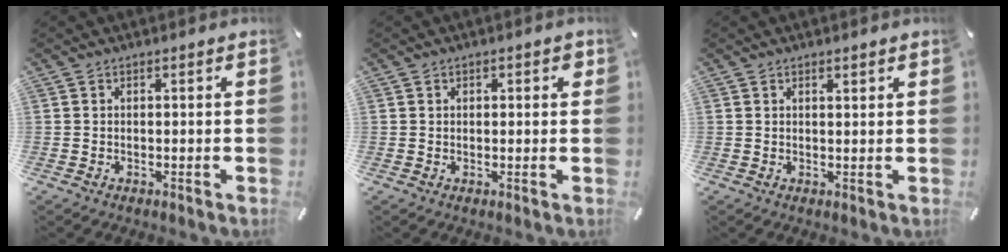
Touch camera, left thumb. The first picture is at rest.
{"total": 1.4, "force": [0.4, 0.9, 1.0], "torque": [-0.004, 0.001, 0.002]}
{"total": 1.2, "force": [0.9, 0.3, 0.6], "torque": [-0.012, -0.001, 0.017]}